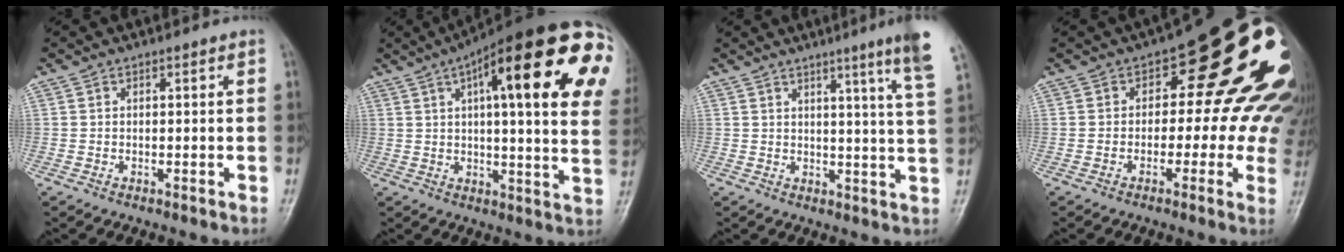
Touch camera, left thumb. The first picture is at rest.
{"total": 30.6, "force": [10.2, 7.8, 27.8], "torque": [-0.295, 0.027, 0.142]}
{"total": 10.7, "force": [6.9, -0.7, 8.1], "torque": [-0.100, -0.033, 0.073]}
{"total": 18.7, "force": [2.3, 10.1, 15.6], "torque": [-0.147, 0.007, 0.012]}